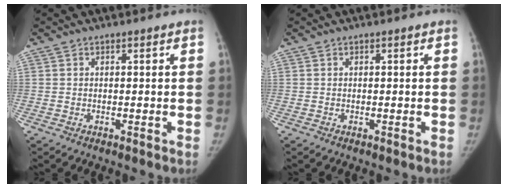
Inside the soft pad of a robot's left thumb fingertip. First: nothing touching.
{"total": 0.0}